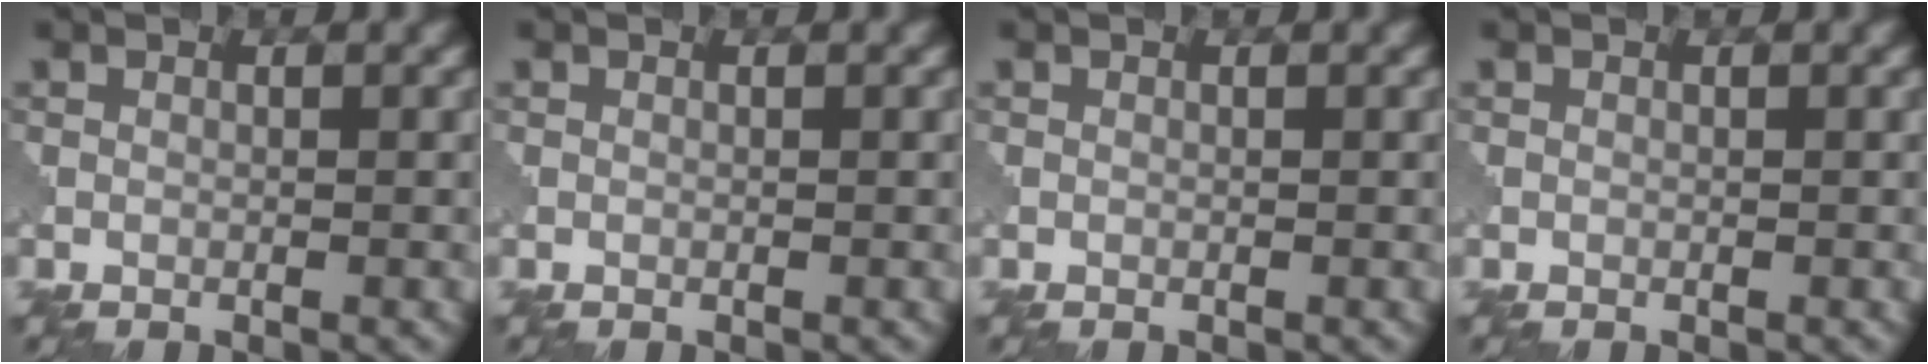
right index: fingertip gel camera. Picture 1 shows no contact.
{"total": 0.0}
{"total": 0.0}
{"total": 0.0}